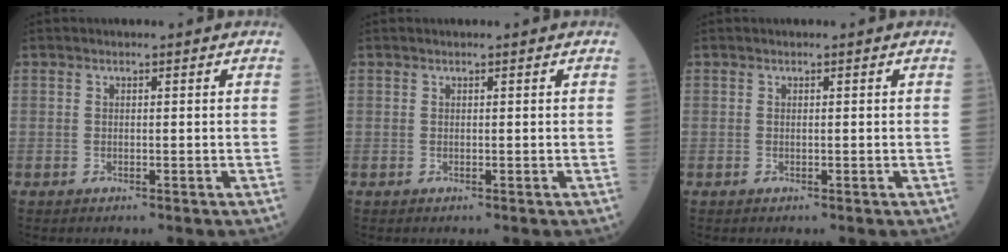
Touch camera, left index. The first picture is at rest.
{"total": 0.0}
{"total": 0.0}